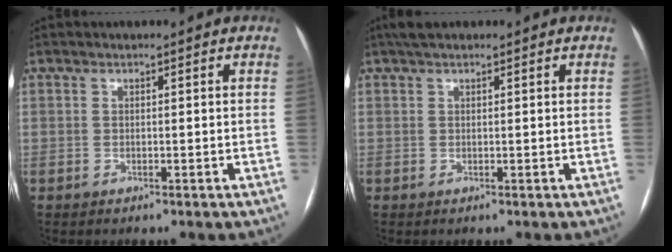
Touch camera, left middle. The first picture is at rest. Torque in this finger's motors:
{"motor_torque": [0.41, -0.42, 0.07, 0.00]}